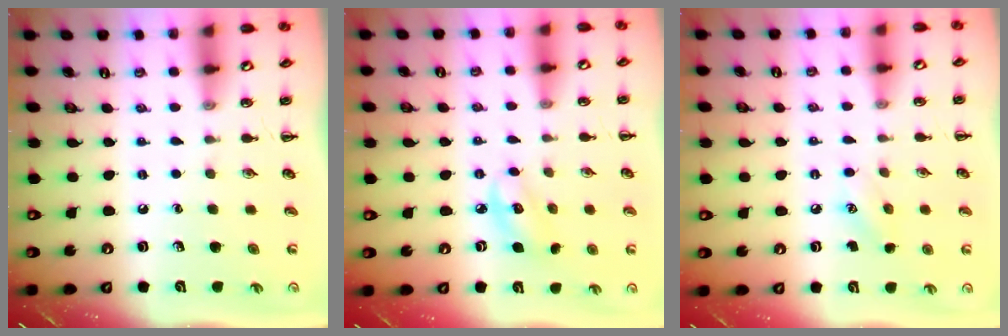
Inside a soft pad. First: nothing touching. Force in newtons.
{"total": 5.5, "press": 5.4, "slide": 0.6}
{"total": 7.0, "press": 6.7, "slide": 1.7}